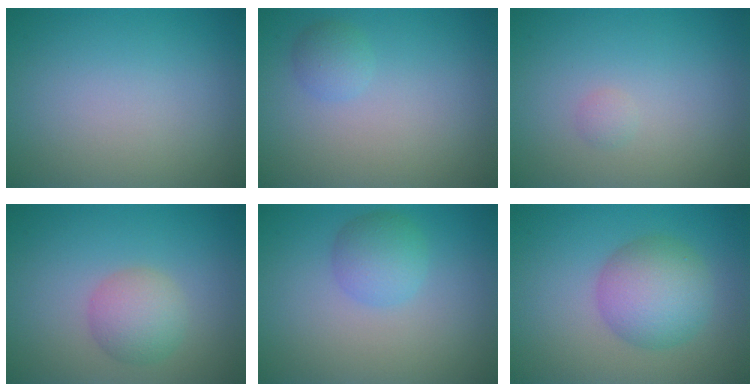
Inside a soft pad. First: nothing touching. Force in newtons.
{"total": 1.3, "press": 1.3, "slide": 0.0}
{"total": 0.6, "press": 0.6, "slide": 0.0}
{"total": 3.1, "press": 3.1, "slide": 0.0}
{"total": 2.7, "press": 2.7, "slide": 0.1}
{"total": 5.6, "press": 5.6, "slide": 0.0}